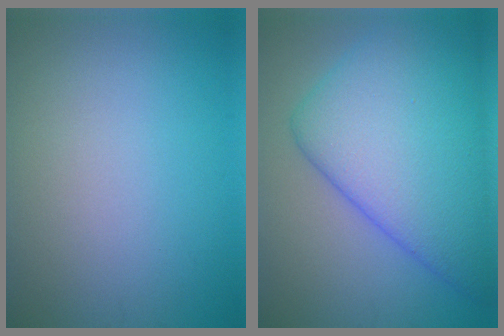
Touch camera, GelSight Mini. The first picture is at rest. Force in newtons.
{"total": 12.6, "press": 12.6, "slide": 0.1}